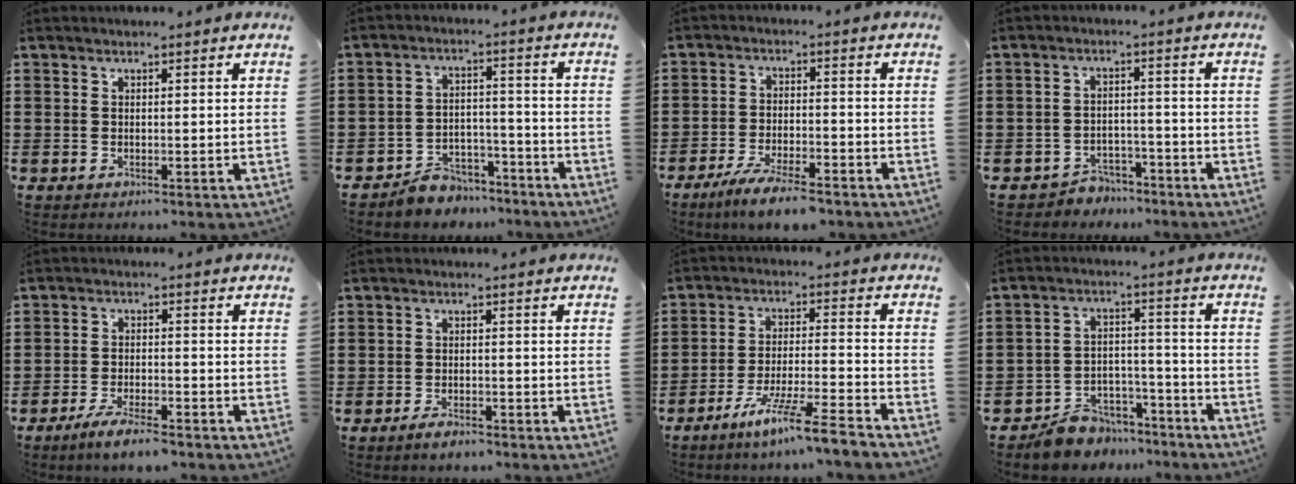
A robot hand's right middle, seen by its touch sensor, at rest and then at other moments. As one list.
[{"total": 5.6, "force": [-5.4, 1.5, 0.3], "torque": [-0.009, 0.019, -0.108]}, {"total": 6.4, "force": [-5.6, 0.7, 3.1], "torque": [-0.065, -0.005, -0.106]}, {"total": 3.3, "force": [-3.2, 0.7, -0.2], "torque": [-0.005, 0.002, -0.069]}, {"total": 4.7, "force": [-4.1, 0.4, 2.2], "torque": [-0.049, -0.003, -0.080]}, {"total": 2.3, "force": [-2.1, 0.5, 0.8], "torque": [-0.014, 0.003, -0.039]}, {"total": 9.0, "force": [-7.5, -0.8, 4.9], "torque": [-0.090, -0.004, -0.146]}, {"total": 7.0, "force": [-6.6, 2.3, 0.5], "torque": [-0.008, 0.030, -0.127]}]